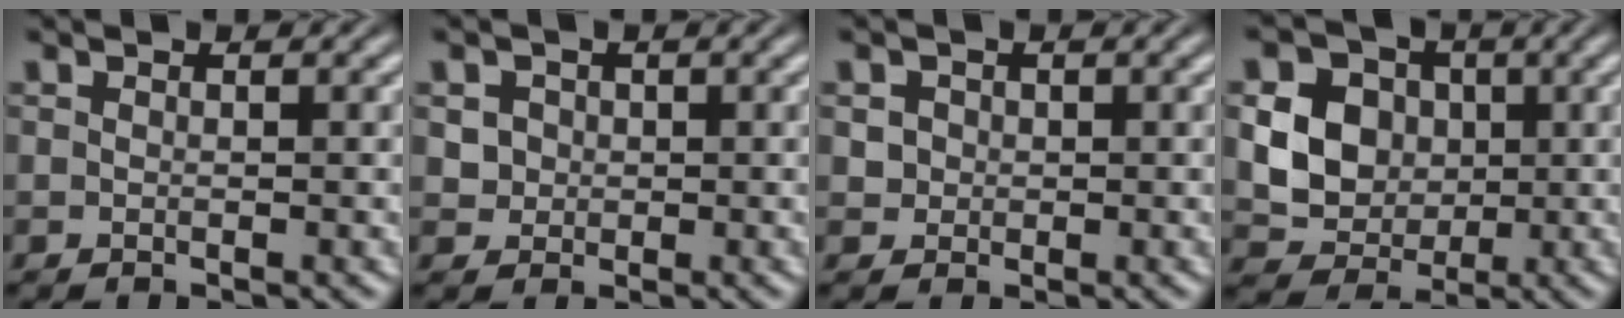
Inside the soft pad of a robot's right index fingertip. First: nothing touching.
{"total": 2.3, "force": [0.5, 2.0, 0.9], "torque": [-0.020, -0.009, 0.015]}
{"total": 1.5, "force": [0.3, 1.3, 0.5], "torque": [-0.013, -0.007, 0.010]}
{"total": 12.9, "force": [1.4, 11.8, 5.0], "torque": [-0.131, -0.040, 0.026]}